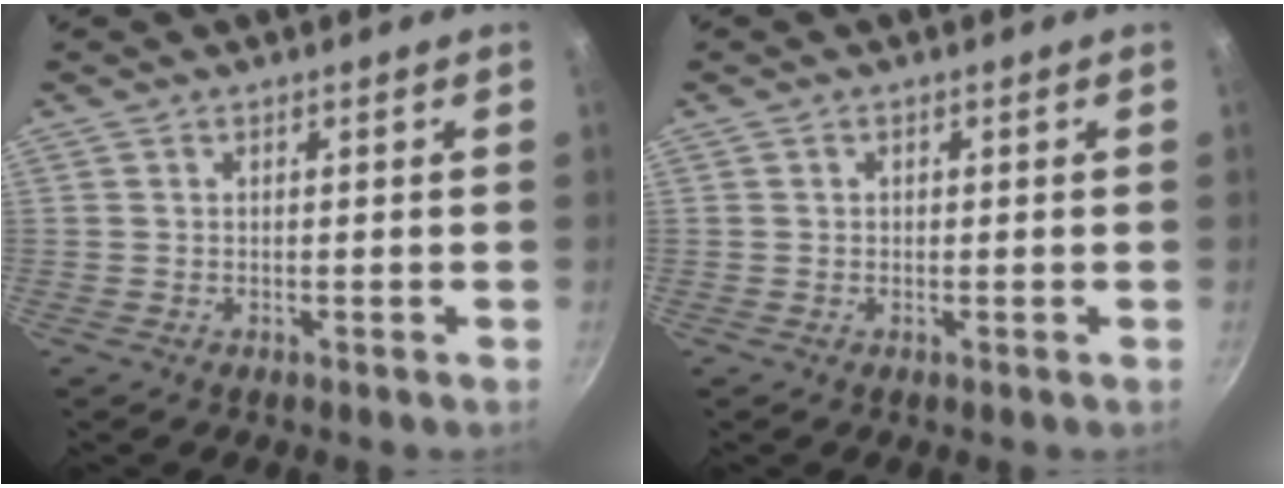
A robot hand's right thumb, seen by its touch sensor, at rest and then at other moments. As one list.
[{"total": 0.7, "force": [0.1, 0.6, 0.2], "torque": [-0.001, 0.003, 0.001]}]